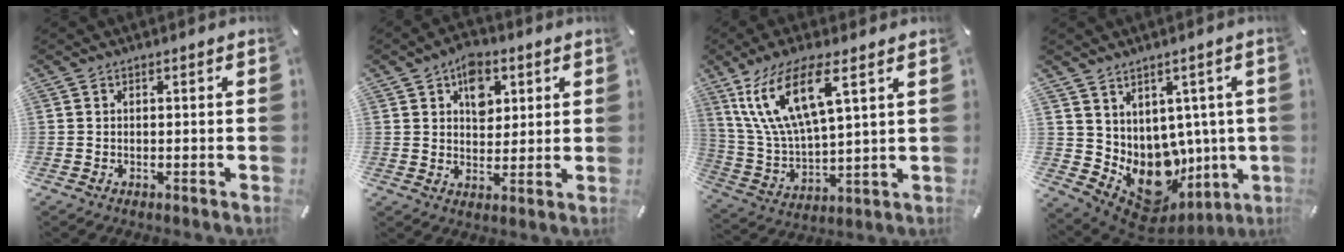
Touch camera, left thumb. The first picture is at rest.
{"total": 7.6, "force": [3.5, 5.4, 4.0], "torque": [-0.037, -0.012, 0.054]}
{"total": 15.5, "force": [8.2, 5.2, 12.1], "torque": [-0.278, -0.016, 0.140]}
{"total": 11.7, "force": [-1.5, 9.9, 6.1], "torque": [-0.107, -0.038, -0.005]}